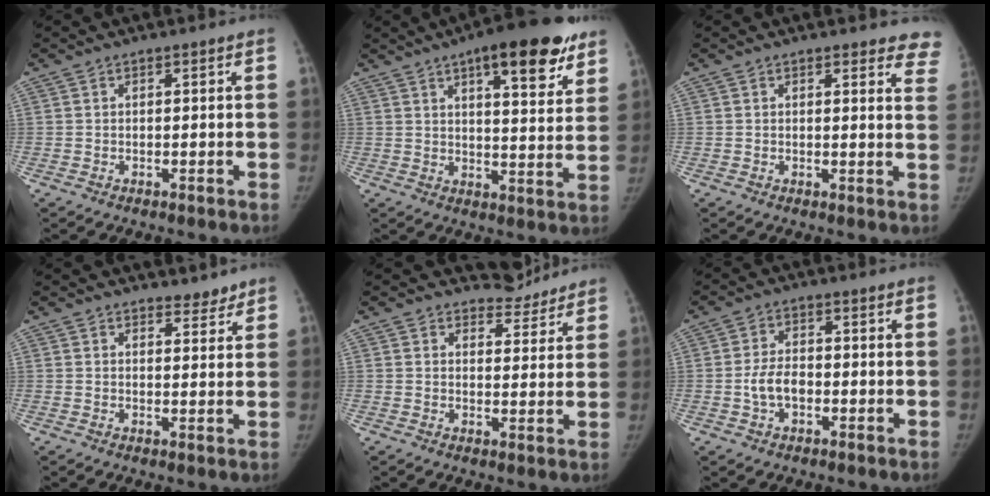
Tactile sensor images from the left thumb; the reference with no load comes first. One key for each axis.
{"total": 17.0, "fx": 10.0, "fy": 5.5, "fz": 12.6, "tx": -0.138, "ty": -0.036, "tz": 0.136}
{"total": 7.8, "fx": 7.2, "fy": 2.4, "fz": 1.9, "tx": 0.027, "ty": -0.033, "tz": 0.046}
{"total": 3.1, "fx": 2.7, "fy": 1.4, "fz": 0.6, "tx": 0.014, "ty": -0.019, "tz": 0.036}
{"total": 4.8, "fx": 4.4, "fy": 1.9, "fz": -0.6, "tx": 0.032, "ty": -0.043, "tz": 0.056}
{"total": 5.0, "fx": -1.2, "fy": 3.2, "fz": 3.7, "tx": -0.067, "ty": 0.015, "tz": -0.024}